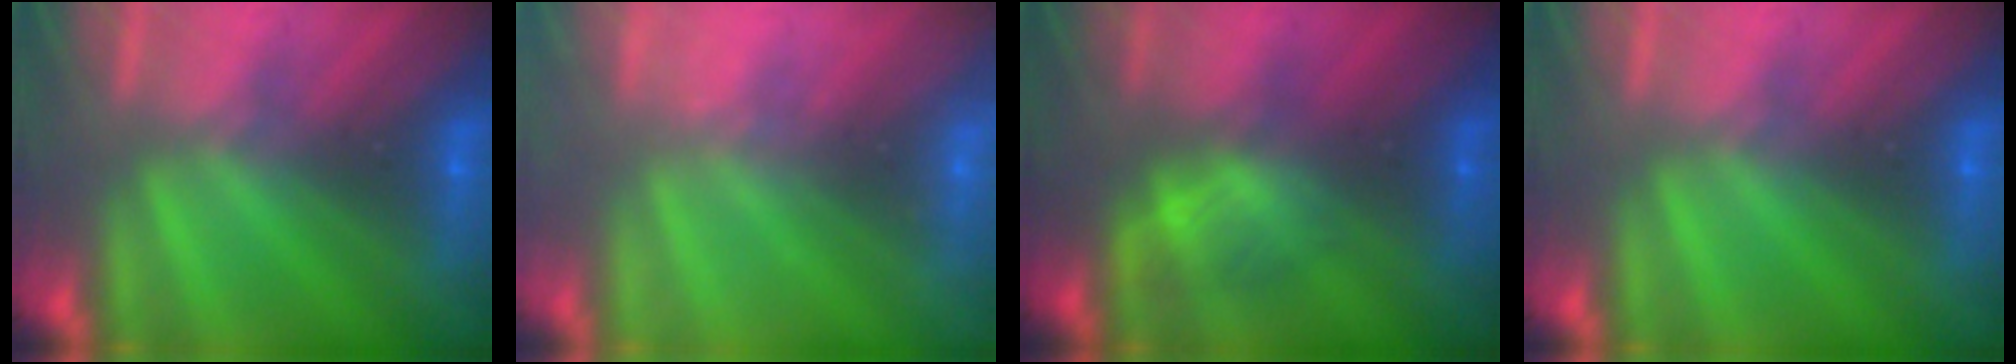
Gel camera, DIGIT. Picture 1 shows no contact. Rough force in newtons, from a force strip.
{"total": 2.3}
{"total": 2.3}
{"total": 0.0}